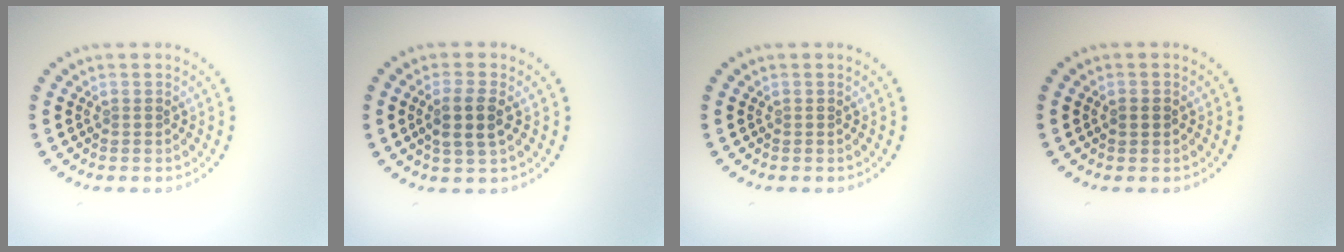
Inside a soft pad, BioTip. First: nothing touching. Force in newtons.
{"total": 2.9, "press": 2.6, "slide": 1.3}
{"total": 0.0}
{"total": 1.1, "press": 1.1, "slide": 0.1}